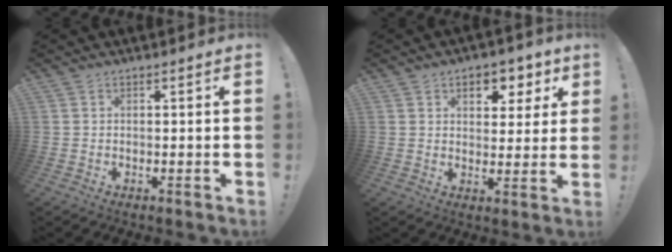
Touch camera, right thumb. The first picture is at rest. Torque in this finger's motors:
{"motor_torque": [0.21, 1.81, 0.78, 0.21, 0.00]}